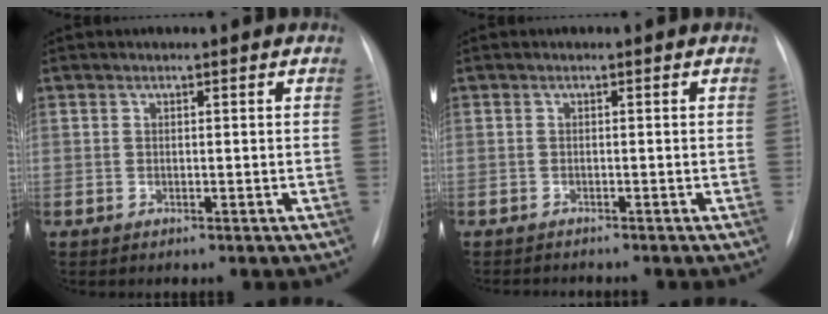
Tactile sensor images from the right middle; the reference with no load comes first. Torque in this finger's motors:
{"motor_torque": [0.10, -0.11, -0.03, -0.01]}